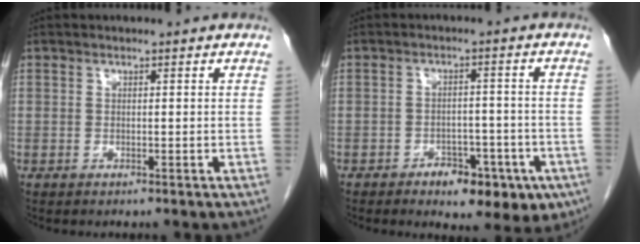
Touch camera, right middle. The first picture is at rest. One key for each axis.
{"total": 8.8, "fx": -4.9, "fy": 4.3, "fz": 5.9, "tx": -0.060, "ty": 0.010, "tz": -0.062}